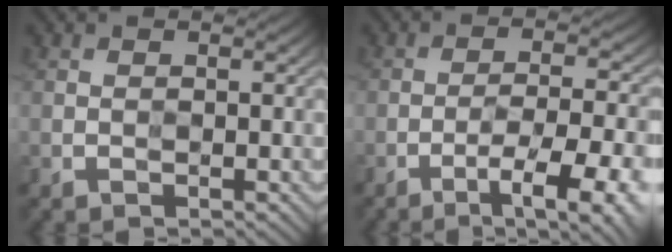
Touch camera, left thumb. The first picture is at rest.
{"total": 9.7, "force": [-5.6, 2.4, 7.6], "torque": [-0.108, 0.001, -0.077]}